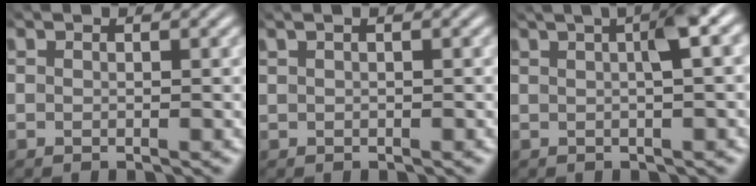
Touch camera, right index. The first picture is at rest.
{"total": 1.2, "force": [0.7, 0.2, 1.0], "torque": [-0.007, 0.015, 0.006]}
{"total": 5.4, "force": [2.0, 1.4, 4.8], "torque": [-0.063, 0.023, 0.020]}